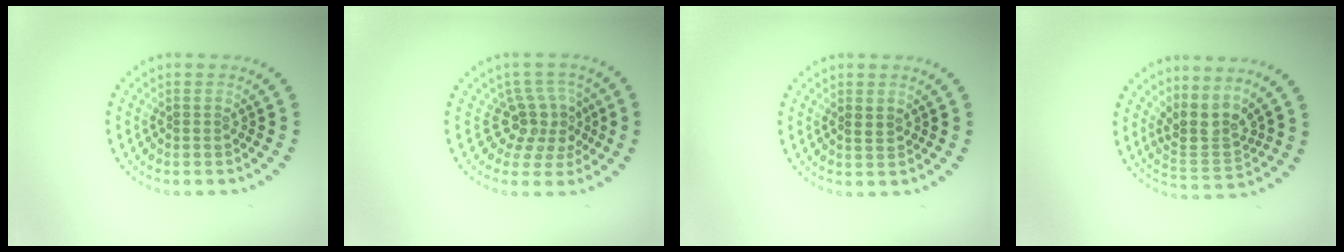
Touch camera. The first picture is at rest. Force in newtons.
{"total": 3.8, "press": 2.7, "slide": 2.6}
{"total": 0.6, "press": 0.5, "slide": 0.3}
{"total": 3.3, "press": 2.5, "slide": 2.1}